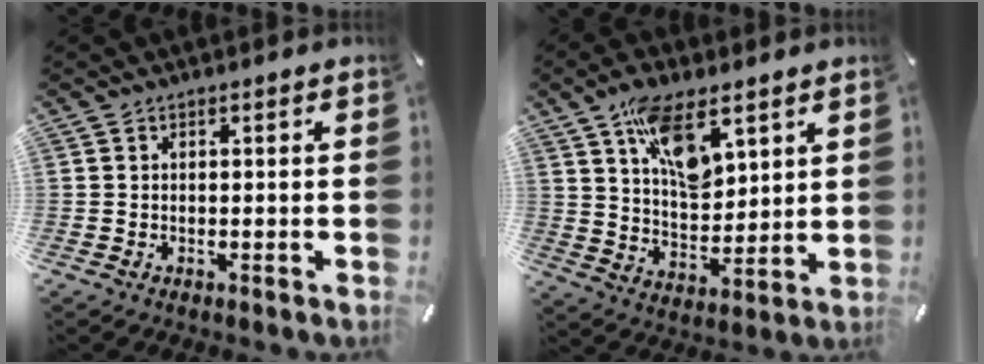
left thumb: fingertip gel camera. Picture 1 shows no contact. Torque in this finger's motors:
{"motor_torque": [2.24, 2.19, 1.38, -1.39, 0.51]}